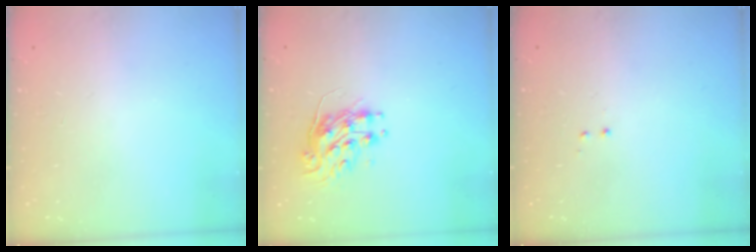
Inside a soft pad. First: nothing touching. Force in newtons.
{"total": 8.8, "press": 8.8, "slide": 0.3}
{"total": 0.5, "press": 0.5, "slide": 0.3}